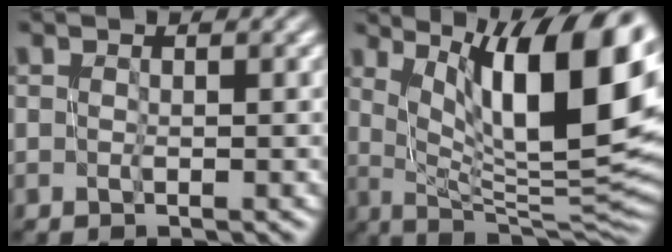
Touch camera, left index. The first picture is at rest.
{"total": 14.5, "force": [5.1, 4.6, 12.8], "torque": [-0.153, -0.001, 0.092]}